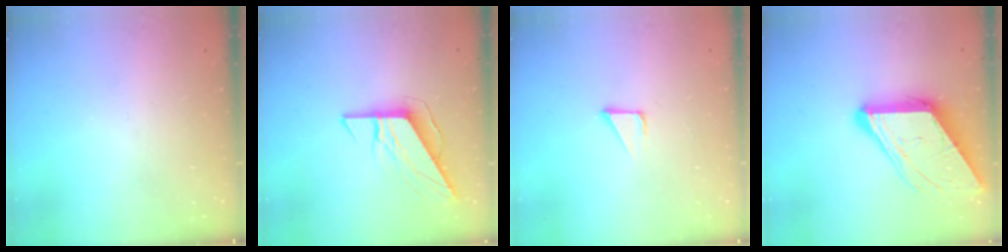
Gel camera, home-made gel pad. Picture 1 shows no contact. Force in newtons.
{"total": 8.3, "press": 8.3, "slide": 0.2}
{"total": 2.2, "press": 2.2, "slide": 0.2}
{"total": 11.5, "press": 11.4, "slide": 1.1}